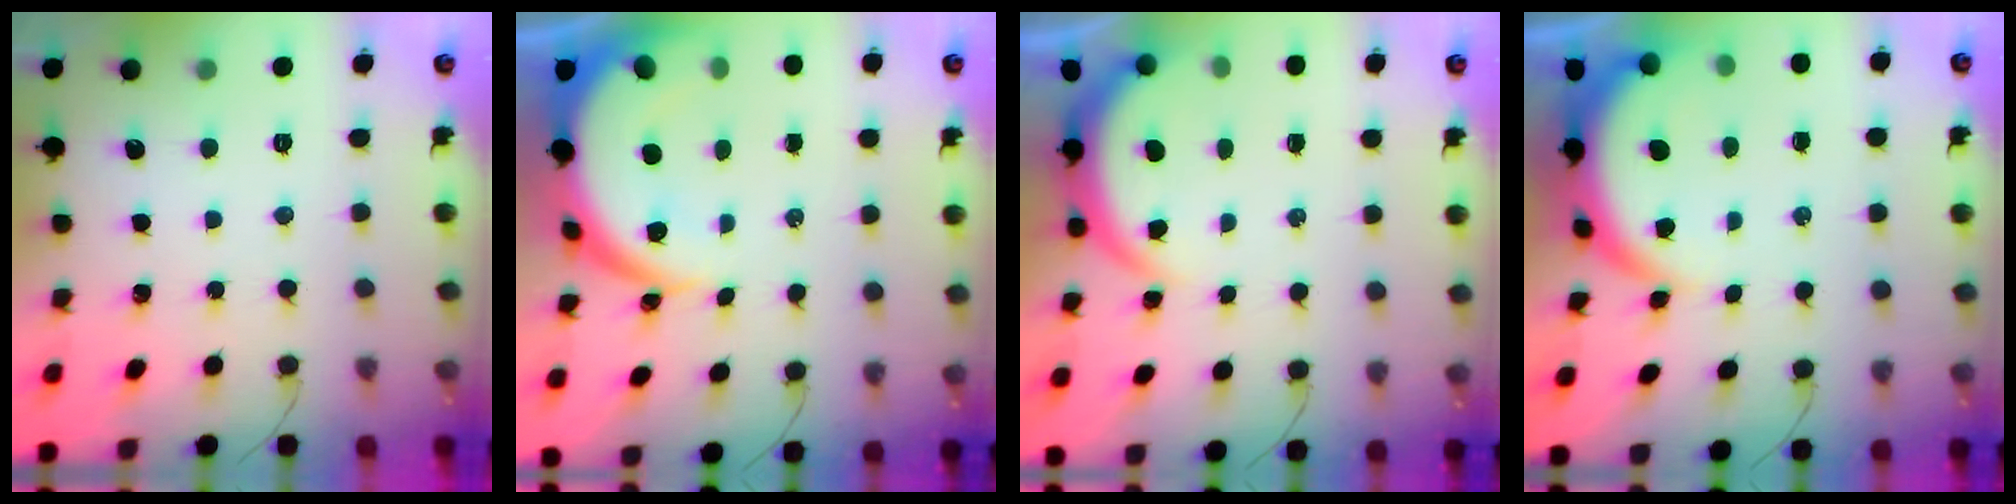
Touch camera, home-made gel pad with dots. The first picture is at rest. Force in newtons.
{"total": 9.3, "press": 9.3, "slide": 0.7}
{"total": 3.9, "press": 3.9, "slide": 0.3}
{"total": 6.7, "press": 6.7, "slide": 0.5}